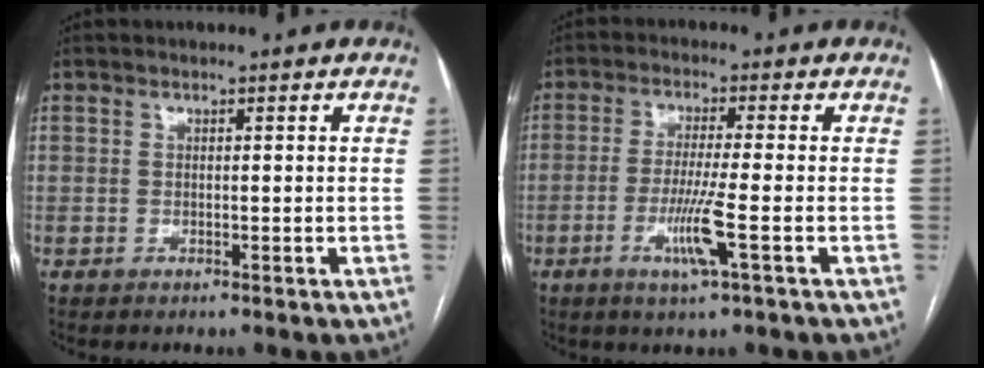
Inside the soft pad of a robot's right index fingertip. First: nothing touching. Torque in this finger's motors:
{"motor_torque": [-0.01, -0.05, 0.13, 0.09]}